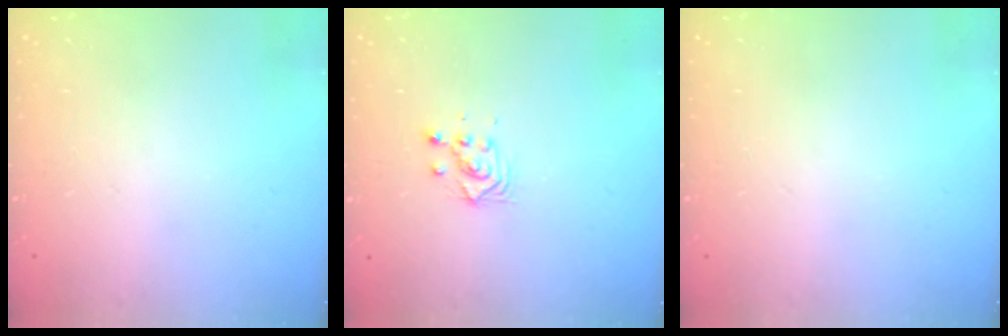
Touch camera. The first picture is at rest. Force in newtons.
{"total": 2.8, "press": 2.8, "slide": 0.1}
{"total": 0.0}